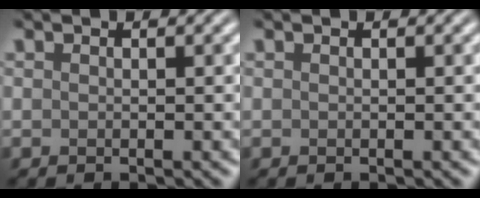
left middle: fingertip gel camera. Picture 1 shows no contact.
{"total": 0.0}